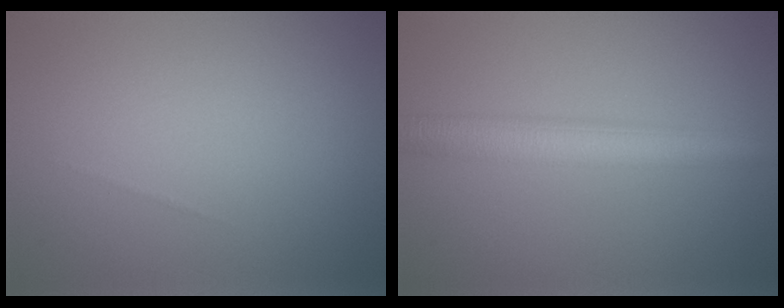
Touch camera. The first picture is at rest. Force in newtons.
{"total": 4.9, "press": 4.9, "slide": 0.1}